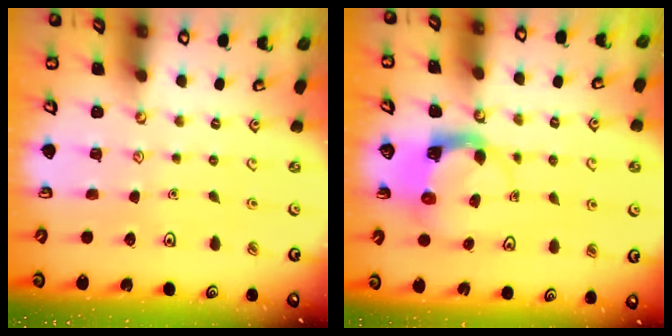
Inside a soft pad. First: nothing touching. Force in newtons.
{"total": 3.9, "press": 3.9, "slide": 0.6}